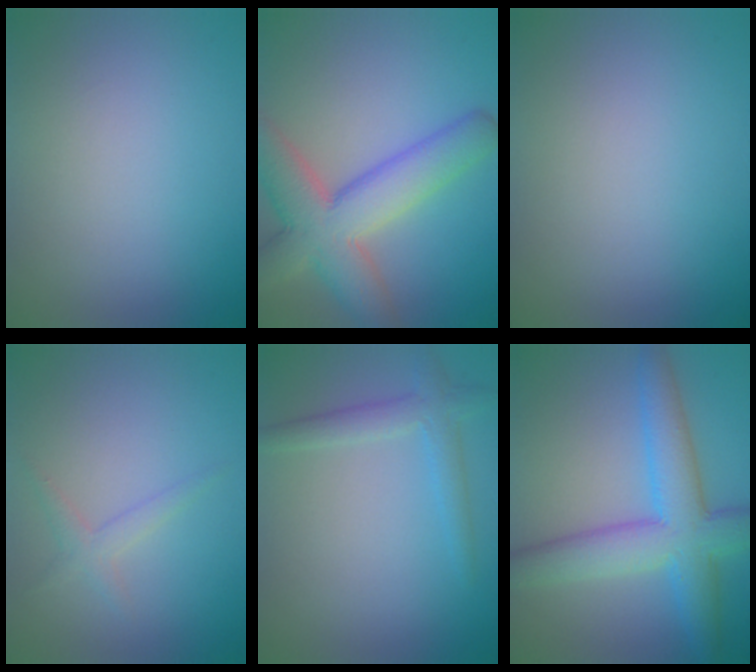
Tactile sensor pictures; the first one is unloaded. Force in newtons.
{"total": 8.5, "press": 8.5, "slide": 0.5}
{"total": 0.0}
{"total": 1.4, "press": 1.4, "slide": 0.1}
{"total": 2.6, "press": 2.6, "slide": 0.1}
{"total": 7.7, "press": 7.7, "slide": 0.2}